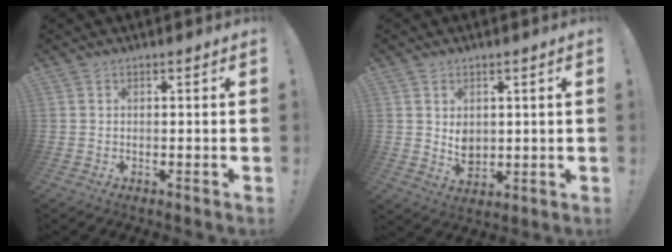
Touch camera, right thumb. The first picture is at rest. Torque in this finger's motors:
{"motor_torque": [0.41, -0.52, -0.36, -0.03, -0.02]}